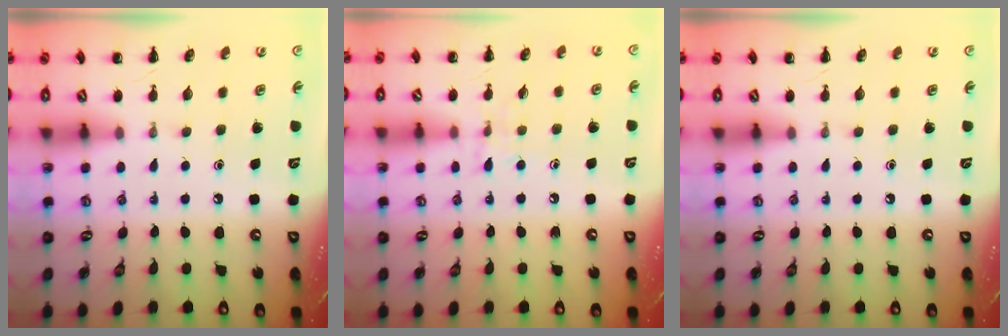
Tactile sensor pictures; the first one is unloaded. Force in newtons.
{"total": 5.2, "press": 5.0, "slide": 1.2}
{"total": 0.0}